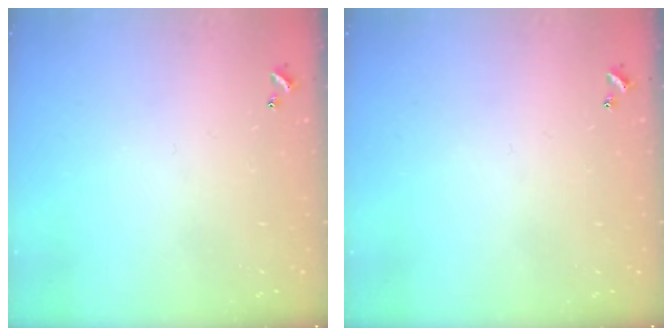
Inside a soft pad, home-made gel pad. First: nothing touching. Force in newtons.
{"total": 0.0}